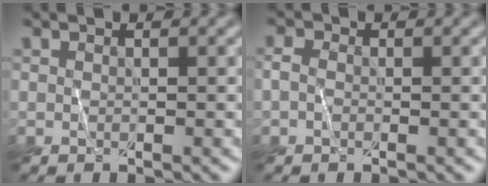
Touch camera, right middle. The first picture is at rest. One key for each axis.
{"total": 1.2, "fx": -0.5, "fy": 0.9, "fz": 0.6, "tx": -0.013, "ty": 0.009, "tz": -0.007}